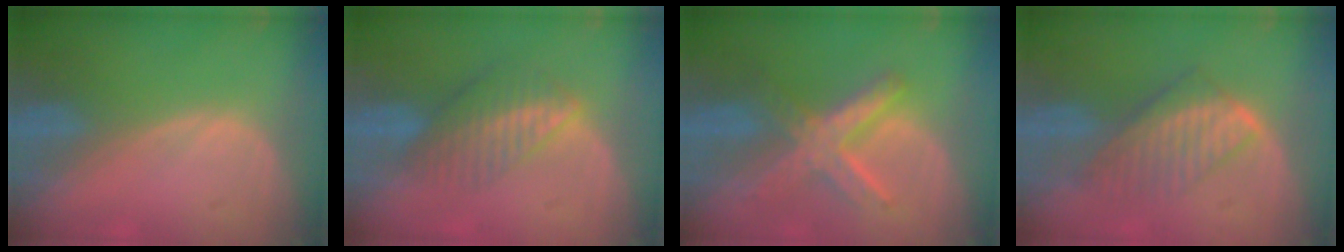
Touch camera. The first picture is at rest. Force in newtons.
{"total": 6.7, "press": 5.7, "slide": 3.5}
{"total": 7.6, "press": 7.6, "slide": 0.5}
{"total": 6.7, "press": 6.4, "slide": 1.9}